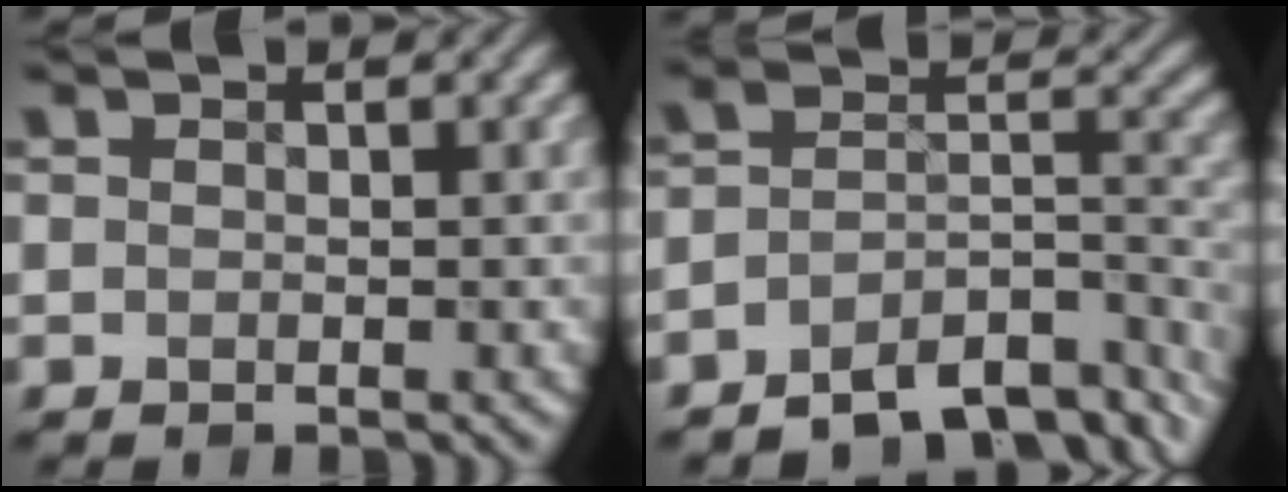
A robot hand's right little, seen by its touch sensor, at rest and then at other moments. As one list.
[{"total": 7.7, "force": [-5.9, 3.2, 3.7], "torque": [-0.048, -0.011, -0.090]}]